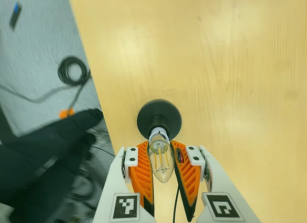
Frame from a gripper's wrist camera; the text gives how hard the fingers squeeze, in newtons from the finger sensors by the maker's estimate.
{"total": 21.1, "left": 21.6, "right": 20.5}